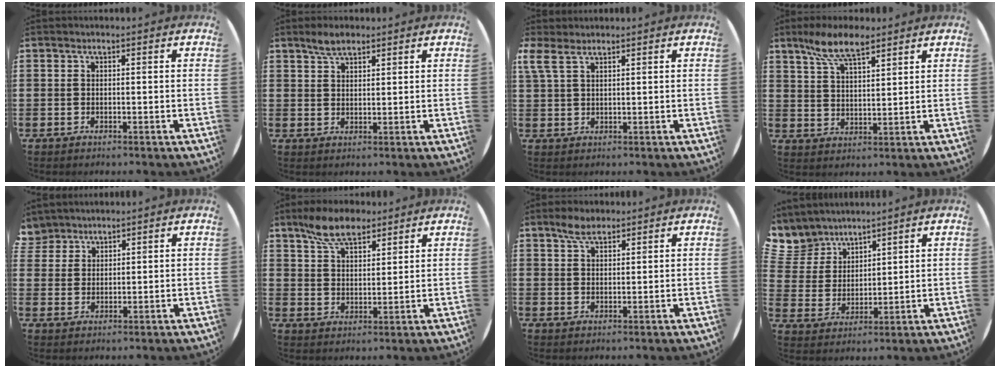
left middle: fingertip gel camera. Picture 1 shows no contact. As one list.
[{"total": 3.1, "force": [2.6, 1.2, 1.4], "torque": [-0.023, 0.003, 0.046]}, {"total": 2.6, "force": [2.0, 0.9, 1.4], "torque": [-0.032, 0.003, 0.038]}, {"total": 7.8, "force": [6.0, 2.5, 4.3], "torque": [-0.099, -0.004, 0.110]}, {"total": 3.4, "force": [3.1, 1.4, -0.2], "torque": [-0.005, -0.006, 0.062]}, {"total": 7.7, "force": [6.1, 3.2, 3.5], "torque": [-0.077, -0.005, 0.113]}, {"total": 3.5, "force": [2.8, 1.3, 1.6], "torque": [-0.027, 0.003, 0.048]}, {"total": 6.0, "force": [5.4, 2.6, -0.2], "torque": [-0.025, -0.025, 0.104]}]